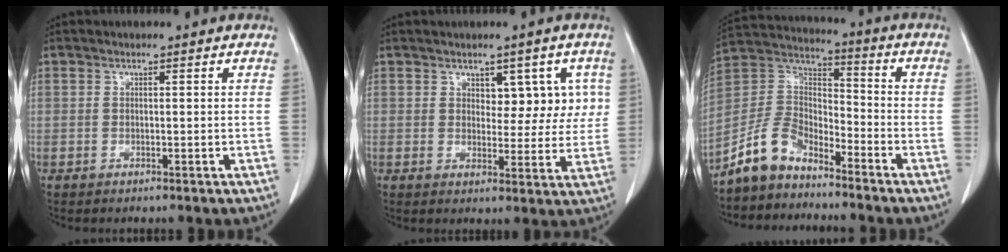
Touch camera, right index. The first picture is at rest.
{"total": 5.7, "force": [2.3, 3.3, 4.0], "torque": [-0.034, 0.012, 0.032]}
{"total": 9.2, "force": [-7.5, 4.2, 3.3], "torque": [-0.080, 0.026, -0.151]}